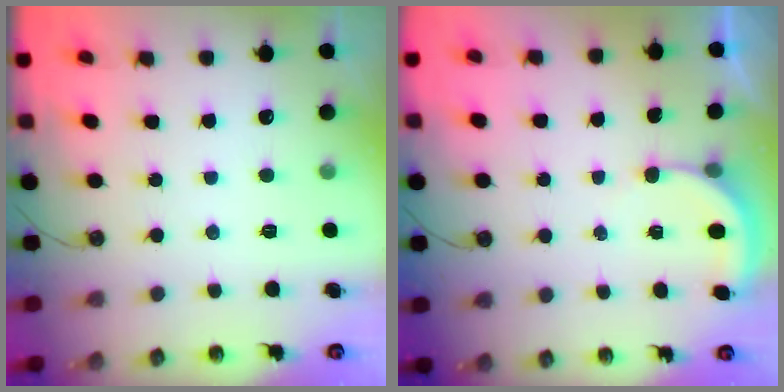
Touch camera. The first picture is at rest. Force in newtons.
{"total": 2.9, "press": 2.9, "slide": 0.2}